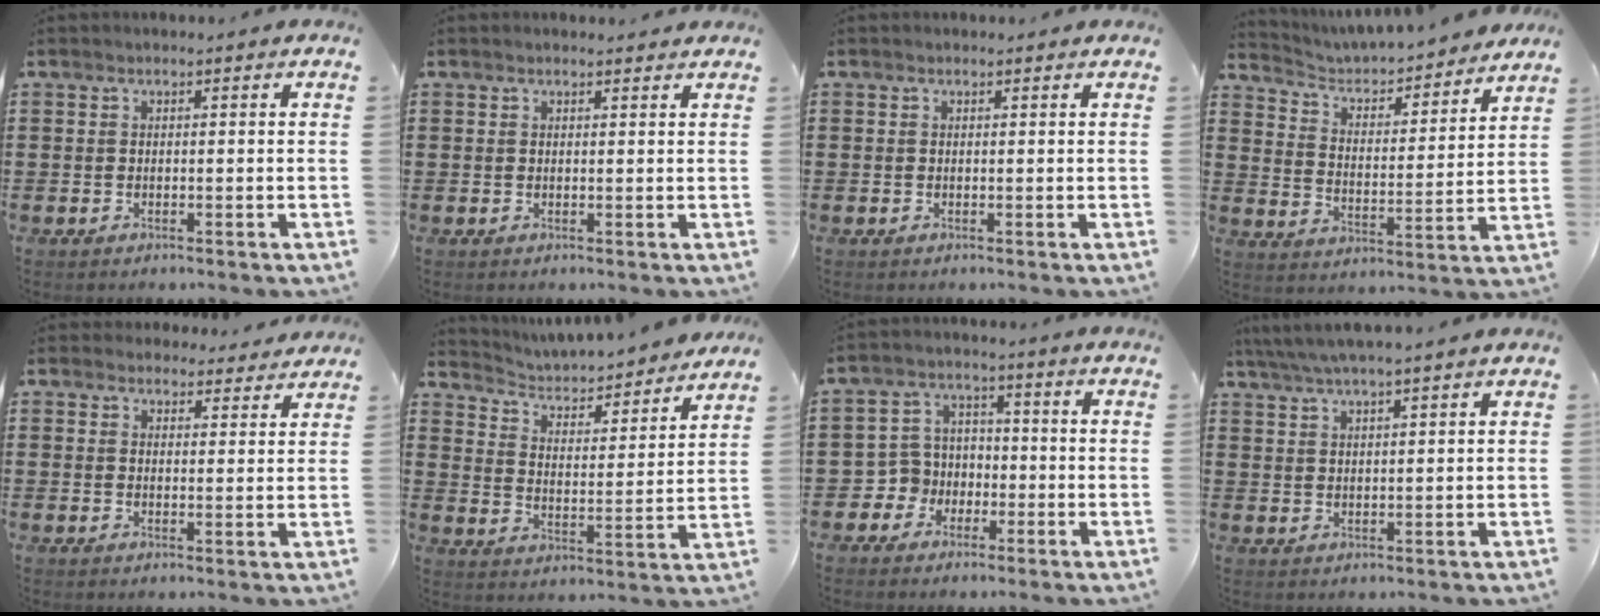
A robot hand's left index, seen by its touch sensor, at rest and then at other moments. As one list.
[{"total": 0.8, "force": [0.8, 0.0, 0.2], "torque": [-0.006, 0.000, 0.016]}, {"total": 0.0}, {"total": 3.8, "force": [3.7, 0.7, 0.8], "torque": [-0.037, -0.032, 0.054]}, {"total": 3.7, "force": [3.6, 0.8, 0.3], "torque": [-0.010, -0.016, 0.067]}, {"total": 3.5, "force": [3.3, 0.6, 0.8], "torque": [-0.036, -0.031, 0.048]}, {"total": 4.7, "force": [-2.2, 4.1, 0.7], "torque": [-0.036, 0.006, -0.046]}, {"total": 3.9, "force": [3.4, -0.5, 1.9], "torque": [-0.044, -0.007, 0.061]}]